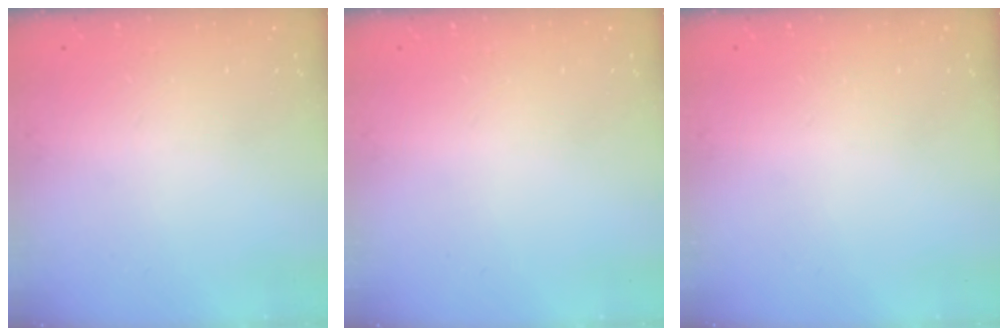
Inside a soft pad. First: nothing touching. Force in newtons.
{"total": 0.0}
{"total": 0.0}